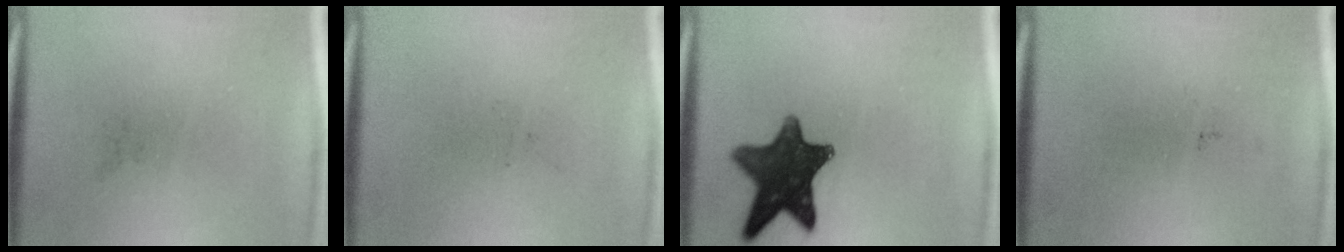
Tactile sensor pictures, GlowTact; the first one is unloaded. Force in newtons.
{"total": 0.0}
{"total": 12.4}
{"total": 0.0}